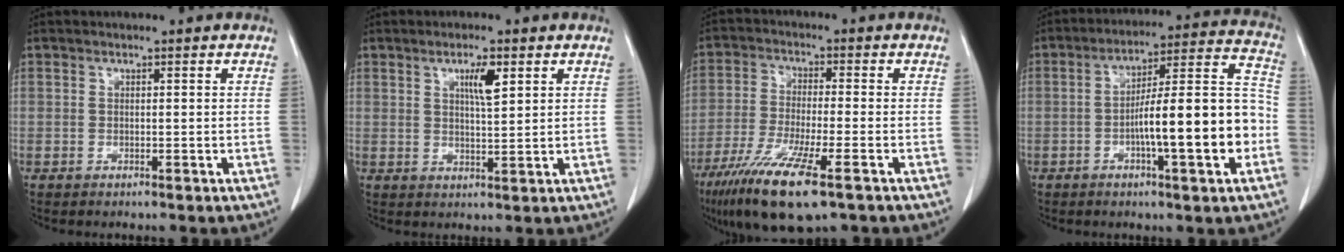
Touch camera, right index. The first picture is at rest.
{"total": 4.2, "force": [1.9, 0.6, 3.7], "torque": [-0.063, -0.001, 0.034]}
{"total": 13.0, "force": [-7.7, 1.5, 10.4], "torque": [-0.200, -0.036, -0.132]}
{"total": 15.8, "force": [-4.0, 1.5, 15.2], "torque": [-0.229, 0.019, -0.060]}